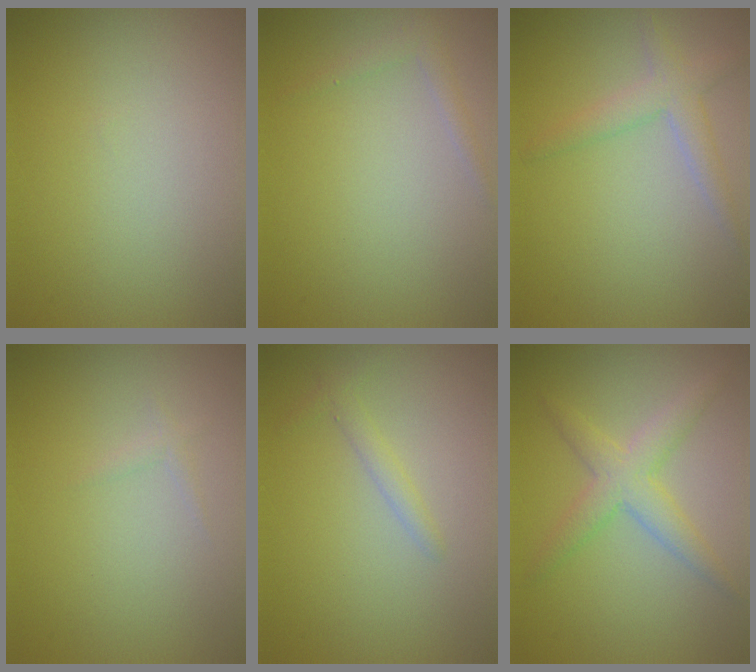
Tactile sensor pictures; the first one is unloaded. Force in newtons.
{"total": 1.1, "press": 1.1, "slide": 0.1}
{"total": 2.4, "press": 2.4, "slide": 0.1}
{"total": 0.5, "press": 0.5, "slide": 0.0}
{"total": 1.2, "press": 1.2, "slide": 0.1}
{"total": 2.3, "press": 2.3, "slide": 0.1}